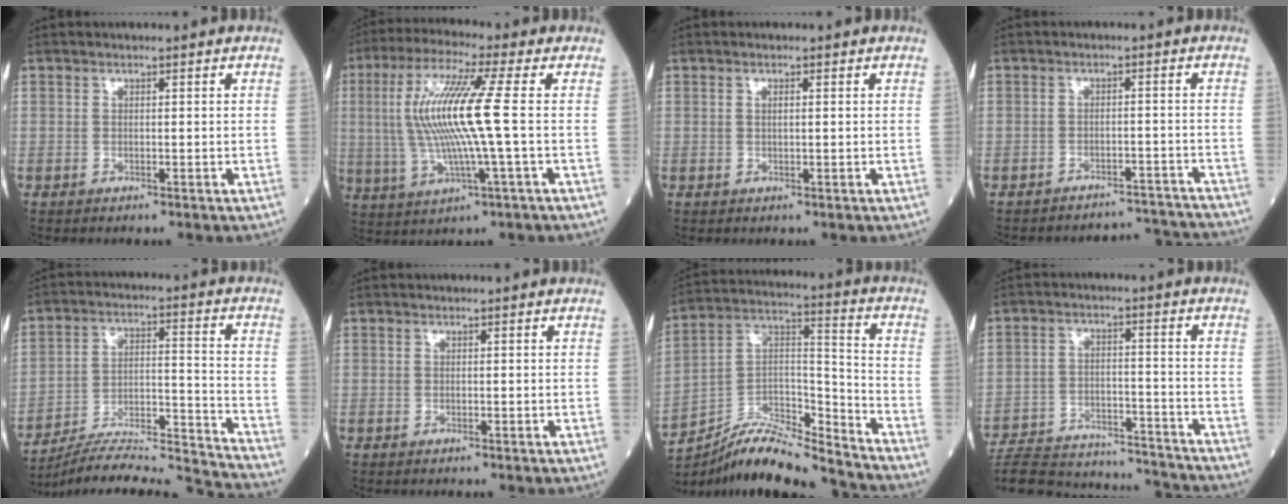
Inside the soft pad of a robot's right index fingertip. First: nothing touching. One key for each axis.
{"total": 13.2, "fx": 0.9, "fy": -0.1, "fz": 13.2, "tx": -0.283, "ty": 0.009, "tz": 0.015}
{"total": 0.8, "fx": 0.3, "fy": 0.1, "fz": 0.7, "tx": -0.018, "ty": 0.001, "tz": 0.007}
{"total": 8.4, "fx": -8.2, "fy": 0.4, "fz": -1.3, "tx": 0.025, "ty": 0.023, "tz": -0.096}
{"total": 18.1, "fx": -17.5, "fy": -1.4, "fz": 4.6, "tx": -0.082, "ty": 0.018, "tz": -0.272}
{"total": 0.0}
{"total": 15.0, "fx": -14.2, "fy": 1.8, "fz": 4.6, "tx": -0.076, "ty": 0.046, "tz": -0.249}
{"total": 20.4, "fx": -19.6, "fy": 2.8, "fz": 5.2, "tx": -0.122, "ty": -0.007, "tz": -0.285}